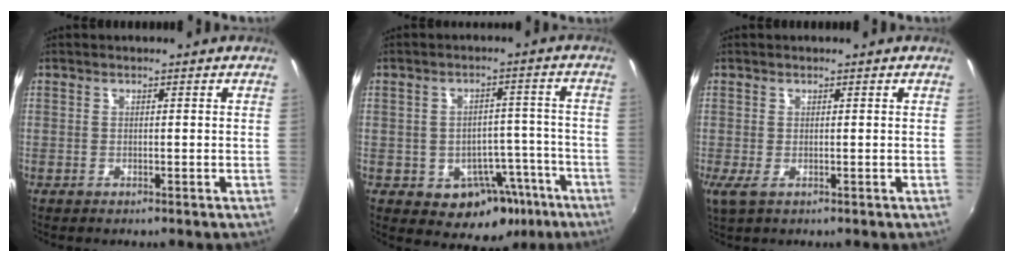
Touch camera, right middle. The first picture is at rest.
{"total": 11.0, "force": [-5.4, 8.4, 4.7], "torque": [-0.070, 0.035, -0.042]}
{"total": 1.9, "force": [-0.1, 0.5, 1.9], "torque": [-0.035, -0.008, -0.001]}